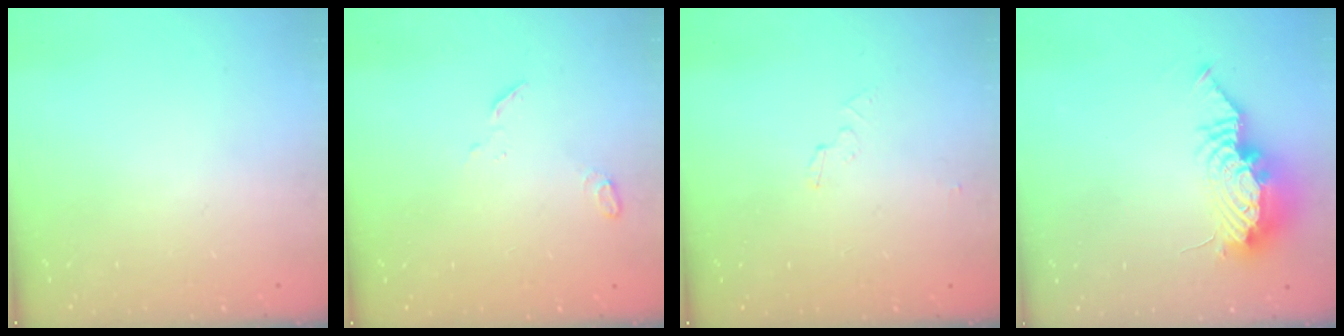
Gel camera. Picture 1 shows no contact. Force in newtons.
{"total": 3.9, "press": 3.9, "slide": 0.5}
{"total": 2.9, "press": 2.9, "slide": 0.3}
{"total": 12.6, "press": 11.7, "slide": 4.7}